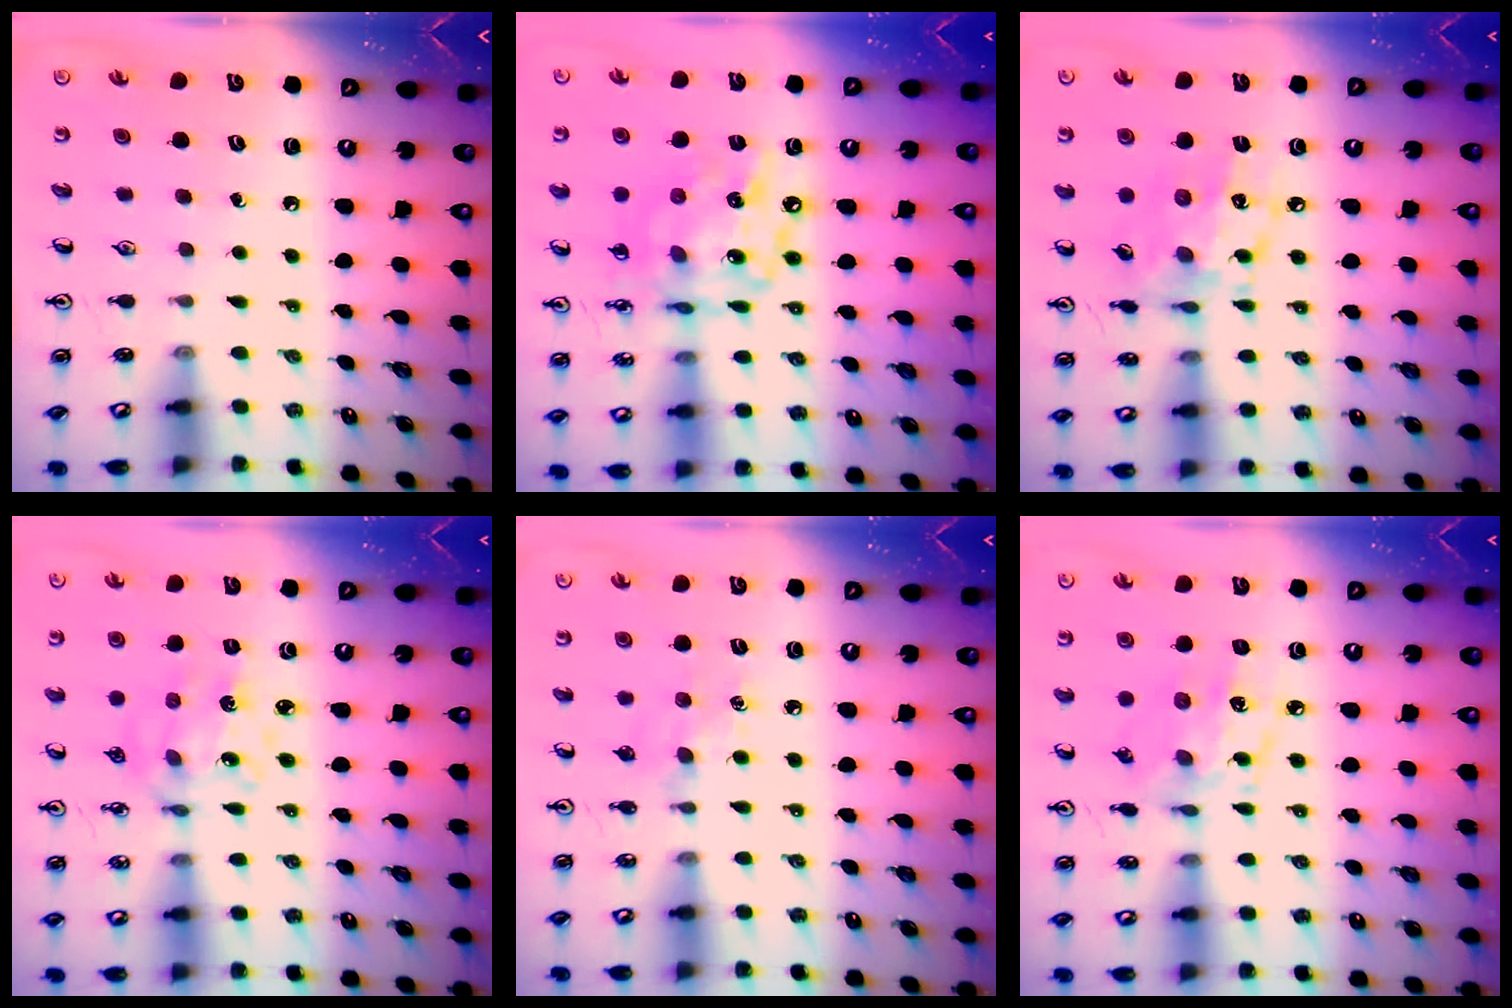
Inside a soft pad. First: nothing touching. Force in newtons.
{"total": 14.1, "press": 14.1, "slide": 1.3}
{"total": 12.2, "press": 12.1, "slide": 0.7}
{"total": 7.3, "press": 6.9, "slide": 2.5}
{"total": 6.1, "press": 6.0, "slide": 0.9}
{"total": 8.8, "press": 8.8, "slide": 0.5}